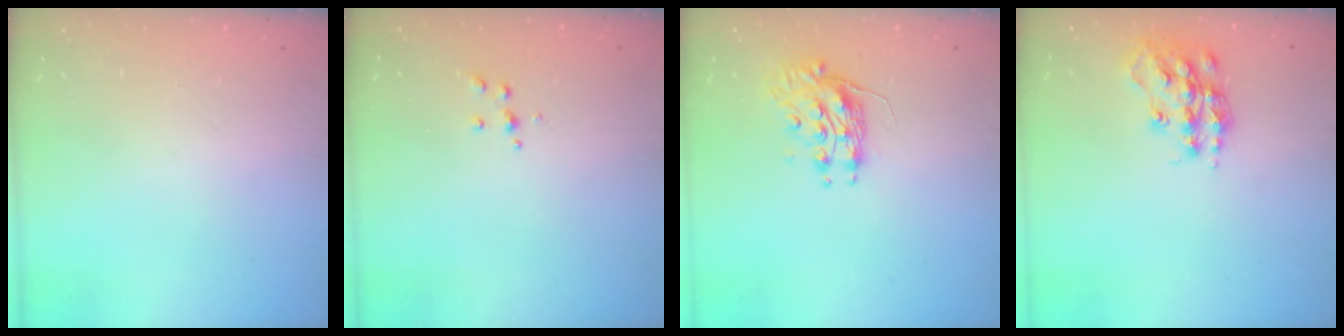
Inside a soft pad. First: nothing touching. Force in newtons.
{"total": 4.3, "press": 4.3, "slide": 0.4}
{"total": 8.8, "press": 8.8, "slide": 0.0}
{"total": 14.7, "press": 14.7, "slide": 0.9}